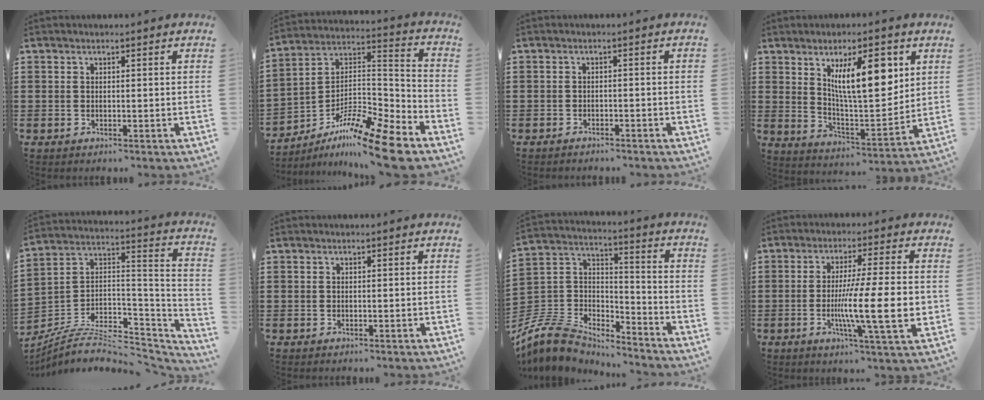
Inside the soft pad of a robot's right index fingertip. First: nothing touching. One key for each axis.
{"total": 12.5, "fx": -10.1, "fy": 1.8, "fz": 7.3, "tx": -0.126, "ty": 0.024, "tz": -0.192}
{"total": 1.4, "fx": -1.4, "fy": 0.0, "fz": 0.3, "tx": -0.008, "ty": 0.000, "tz": -0.028}
{"total": 12.5, "fx": 5.0, "fy": 4.3, "fz": 10.6, "tx": -0.171, "ty": -0.012, "tz": 0.080}
{"total": 7.4, "fx": -5.5, "fy": 2.9, "fz": 4.0, "tx": -0.078, "ty": -0.002, "tz": -0.108}
{"total": 0.0}
{"total": 8.5, "fx": -7.6, "fy": 3.2, "fz": 2.0, "tx": -0.072, "ty": 0.003, "tz": -0.158}
{"total": 13.4, "fx": -1.9, "fy": 1.5, "fz": 13.2, "tx": -0.224, "ty": -0.020, "tz": -0.038}